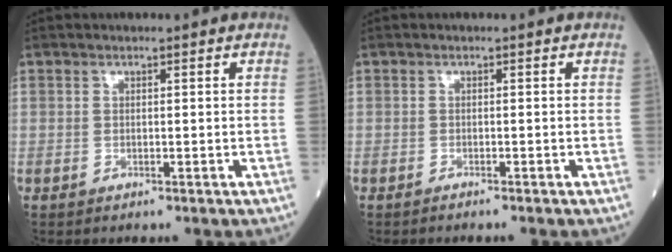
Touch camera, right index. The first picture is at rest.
{"total": 1.3, "force": [-1.1, -0.1, 0.6], "torque": [-0.010, 0.001, -0.012]}